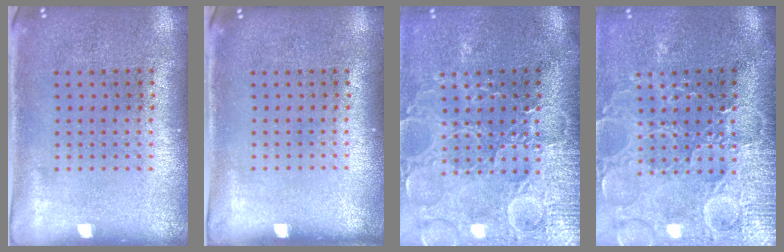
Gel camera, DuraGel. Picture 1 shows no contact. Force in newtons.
{"total": 0.0}
{"total": 4.1, "press": 3.7, "slide": 1.7}
{"total": 4.1, "press": 3.7, "slide": 1.7}